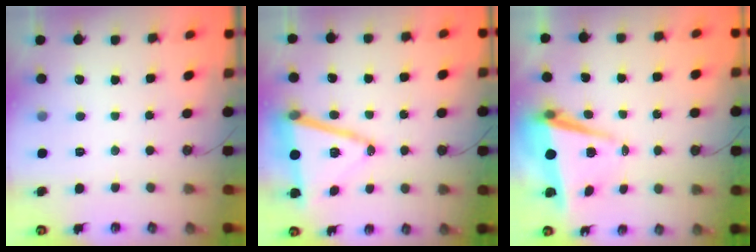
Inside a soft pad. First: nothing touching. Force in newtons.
{"total": 13.8, "press": 13.2, "slide": 4.0}
{"total": 6.6, "press": 6.4, "slide": 1.5}